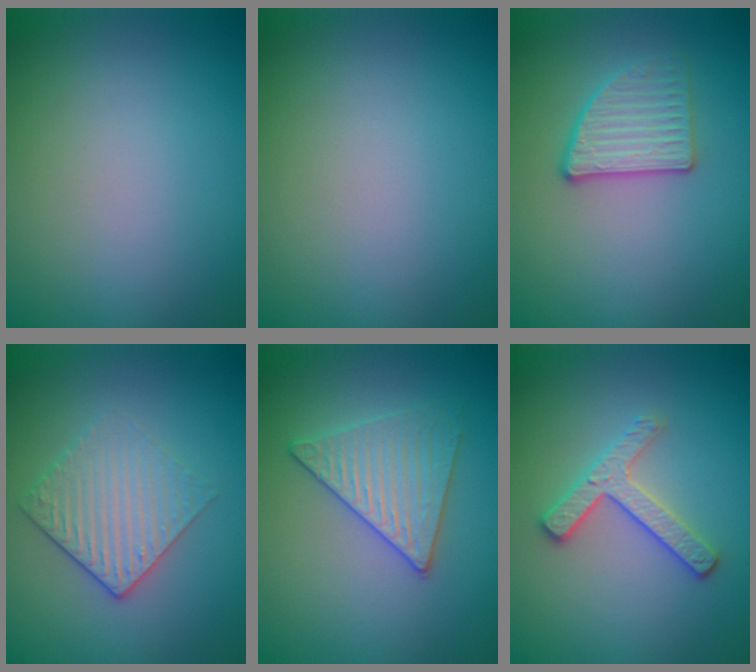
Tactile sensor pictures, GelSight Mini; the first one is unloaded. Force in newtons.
{"total": 0.0}
{"total": 2.8, "press": 2.7, "slide": 0.6}
{"total": 3.1, "press": 2.6, "slide": 1.7}
{"total": 3.2, "press": 3.2, "slide": 0.3}
{"total": 2.8, "press": 2.6, "slide": 1.1}